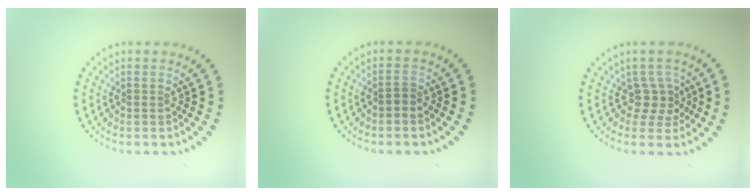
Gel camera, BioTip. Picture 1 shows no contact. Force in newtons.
{"total": 0.8, "press": 0.5, "slide": 0.6}
{"total": 2.1, "press": 1.5, "slide": 1.5}